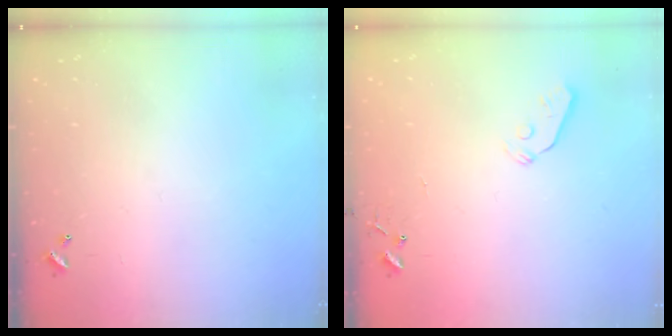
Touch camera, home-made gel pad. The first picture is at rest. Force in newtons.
{"total": 3.3, "press": 3.2, "slide": 0.7}